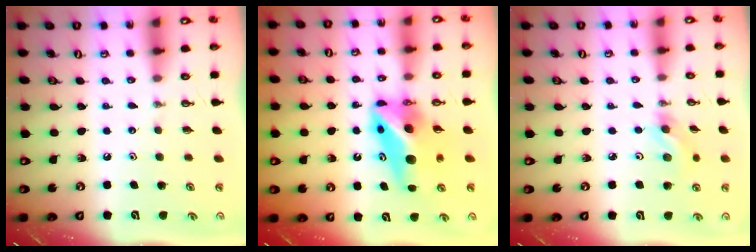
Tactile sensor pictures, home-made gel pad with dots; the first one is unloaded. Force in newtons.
{"total": 12.1, "press": 11.6, "slide": 3.3}
{"total": 5.4, "press": 5.0, "slide": 2.0}